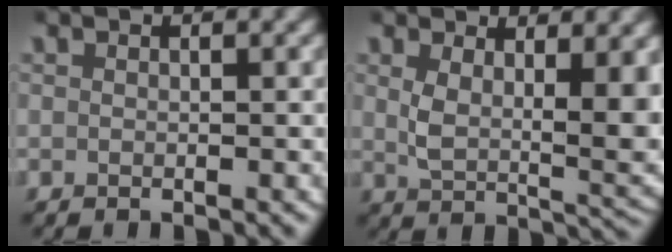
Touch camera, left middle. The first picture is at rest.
{"total": 5.7, "force": [1.4, 2.3, 5.1], "torque": [-0.078, -0.018, 0.031]}